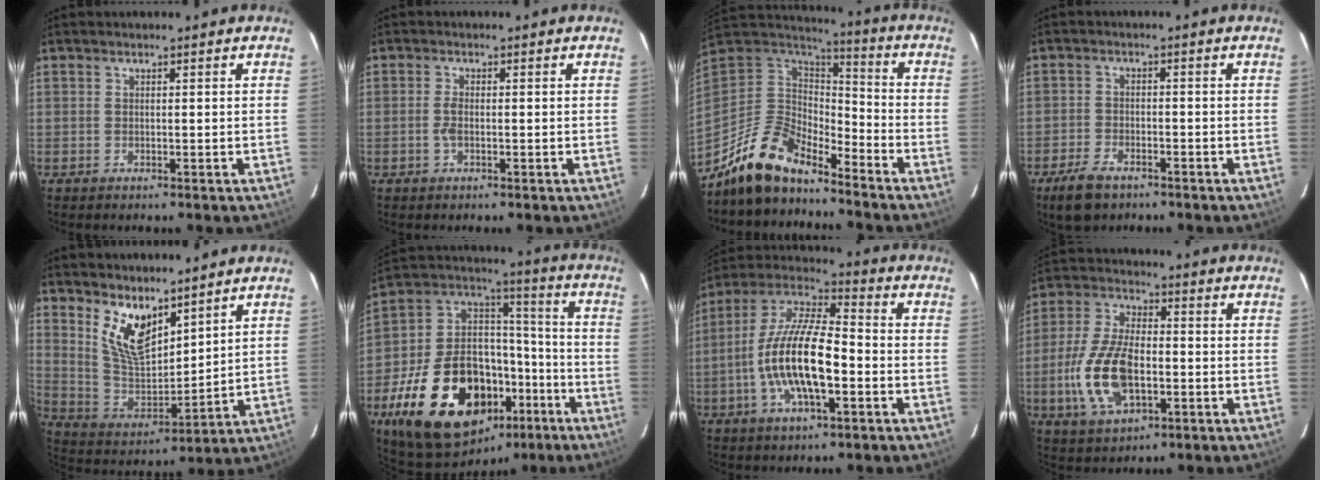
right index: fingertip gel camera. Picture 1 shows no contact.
{"total": 2.0, "force": [-0.5, 0.8, 1.8], "torque": [-0.040, 0.001, -0.011]}
{"total": 14.8, "force": [-12.2, 5.2, 6.6], "torque": [-0.146, 0.000, -0.234]}
{"total": 6.6, "force": [-4.7, 3.3, 3.2], "torque": [-0.090, -0.004, -0.085]}
{"total": 11.2, "force": [7.6, 4.7, 6.7], "torque": [-0.129, -0.010, 0.159]}
{"total": 29.3, "force": [-14.6, 17.5, 18.4], "torque": [-0.375, 0.028, -0.216]}
{"total": 16.4, "force": [-4.0, 5.3, 15.0], "torque": [-0.294, 0.000, -0.082]}
{"total": 14.7, "force": [-3.6, 7.4, 12.2], "torque": [-0.266, 0.001, -0.062]}